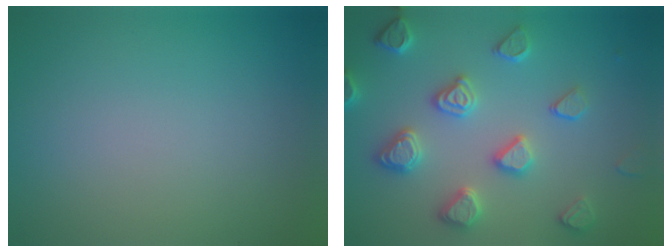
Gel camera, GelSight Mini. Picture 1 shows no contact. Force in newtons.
{"total": 4.6, "press": 4.2, "slide": 1.9}